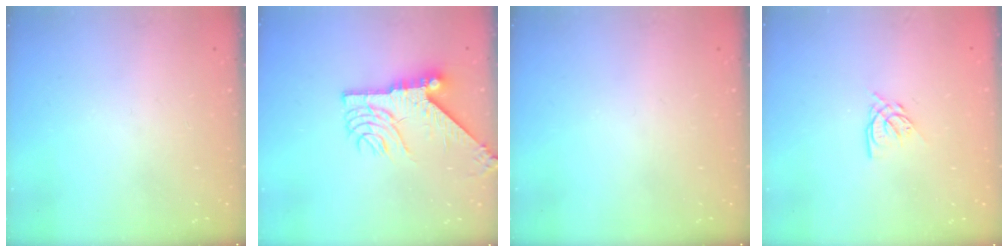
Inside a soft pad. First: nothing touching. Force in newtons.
{"total": 12.1, "press": 12.0, "slide": 1.6}
{"total": 0.0}
{"total": 5.5, "press": 5.5, "slide": 0.5}